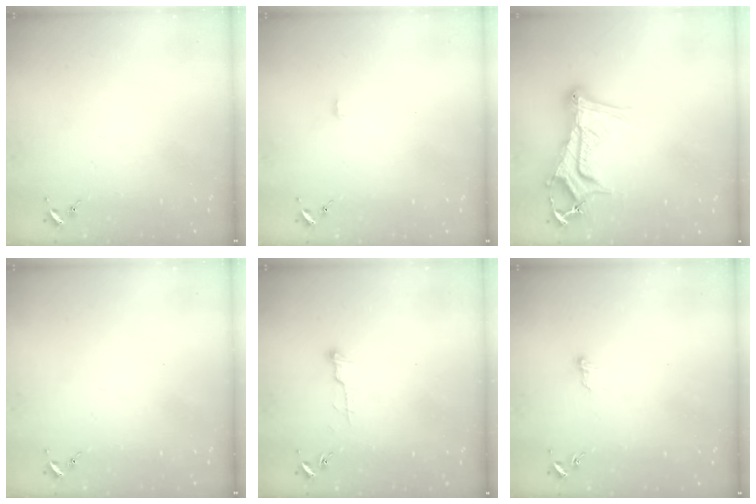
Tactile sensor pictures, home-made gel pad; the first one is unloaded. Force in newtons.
{"total": 2.8, "press": 2.8, "slide": 0.2}
{"total": 15.8, "press": 15.7, "slide": 1.6}
{"total": 0.0}
{"total": 6.8, "press": 6.8, "slide": 0.7}
{"total": 5.3, "press": 5.3, "slide": 0.5}